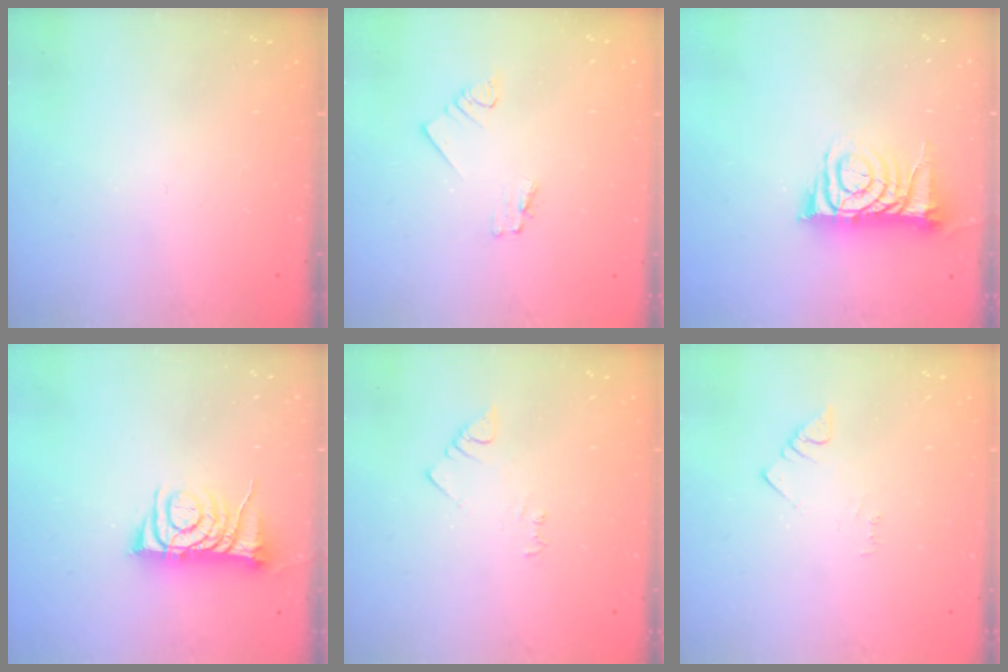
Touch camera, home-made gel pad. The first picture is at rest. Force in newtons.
{"total": 1.7, "press": 1.7, "slide": 0.3}
{"total": 10.3, "press": 10.3, "slide": 1.0}
{"total": 8.3, "press": 8.3, "slide": 0.4}
{"total": 4.2, "press": 4.1, "slide": 0.6}
{"total": 1.5, "press": 1.5, "slide": 0.3}